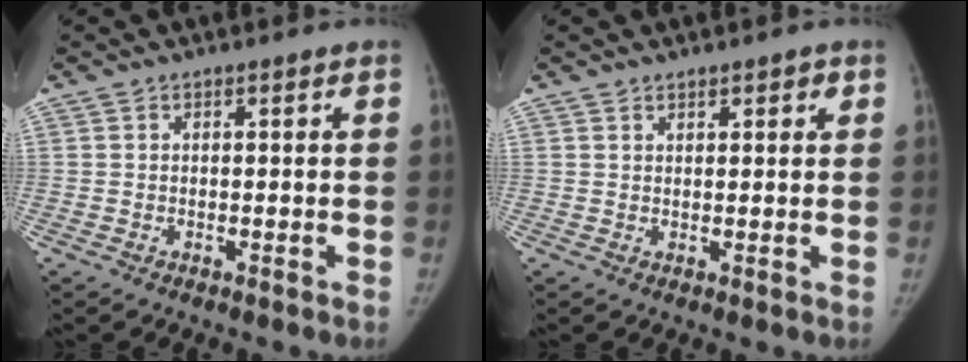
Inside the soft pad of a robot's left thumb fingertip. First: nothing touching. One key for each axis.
{"total": 2.1, "fx": 1.4, "fy": 0.8, "fz": 1.4, "tx": -0.011, "ty": -0.006, "tz": 0.019}